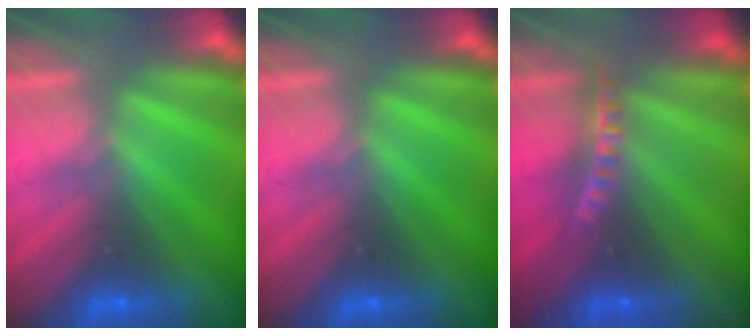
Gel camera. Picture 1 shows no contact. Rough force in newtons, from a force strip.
{"total": 0.0}
{"total": 7.9}